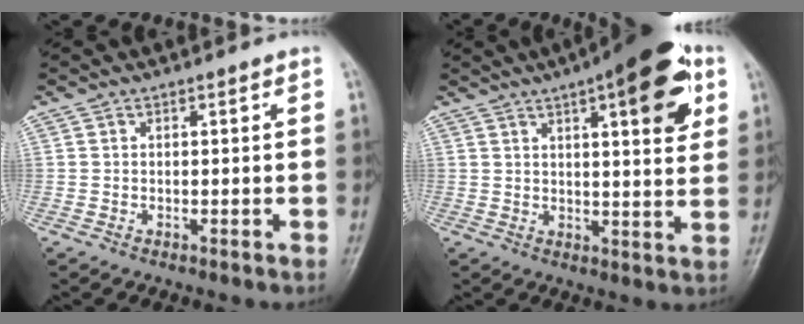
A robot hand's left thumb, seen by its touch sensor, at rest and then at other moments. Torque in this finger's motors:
{"motor_torque": [2.63, 2.37, 1.39, -1.02, 0.08]}